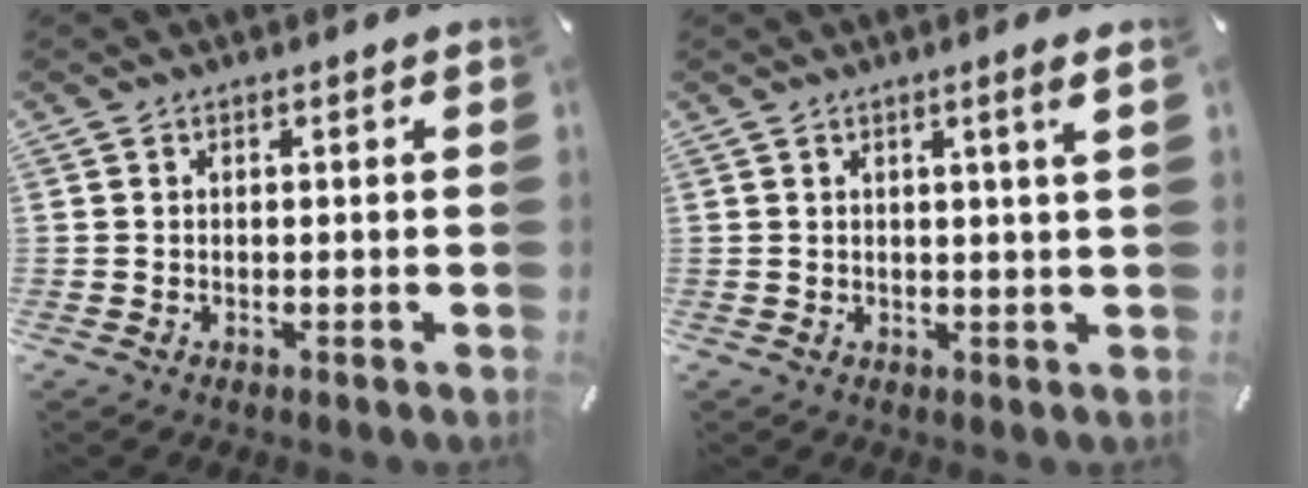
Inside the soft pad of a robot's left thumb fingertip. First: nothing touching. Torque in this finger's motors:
{"motor_torque": [0.04, -0.15, -0.05, -0.03, 0.08]}